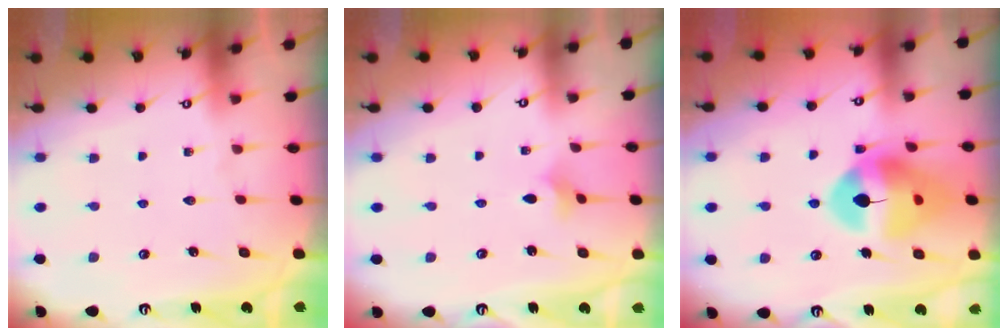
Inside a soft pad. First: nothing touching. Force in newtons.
{"total": 2.4, "press": 2.3, "slide": 0.4}
{"total": 14.8, "press": 14.7, "slide": 1.7}